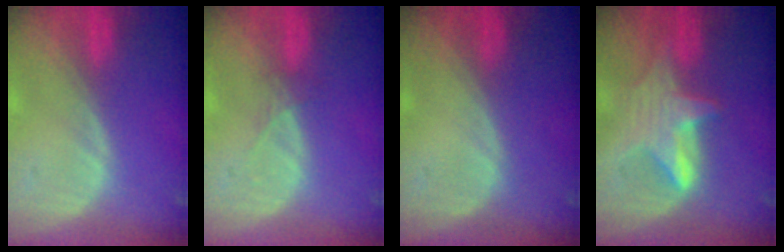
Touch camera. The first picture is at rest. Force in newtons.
{"total": 1.1, "press": 1.1, "slide": 0.2}
{"total": 0.0}
{"total": 6.0, "press": 5.9, "slide": 0.9}